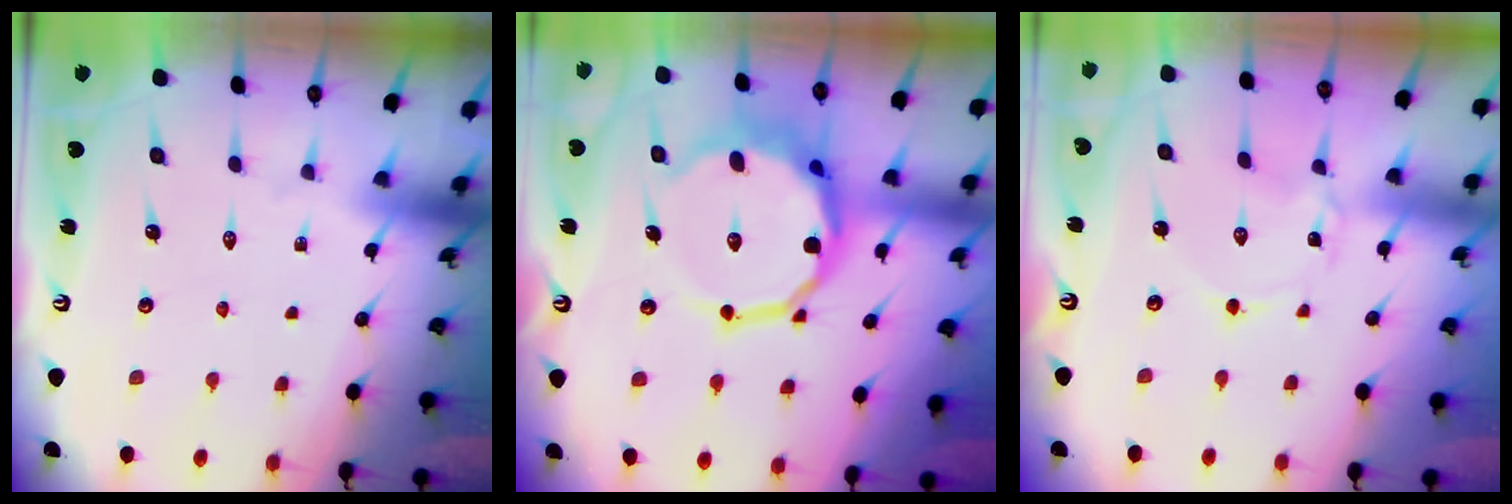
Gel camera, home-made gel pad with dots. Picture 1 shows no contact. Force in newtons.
{"total": 13.9, "press": 13.4, "slide": 3.9}
{"total": 1.4, "press": 1.4, "slide": 0.1}